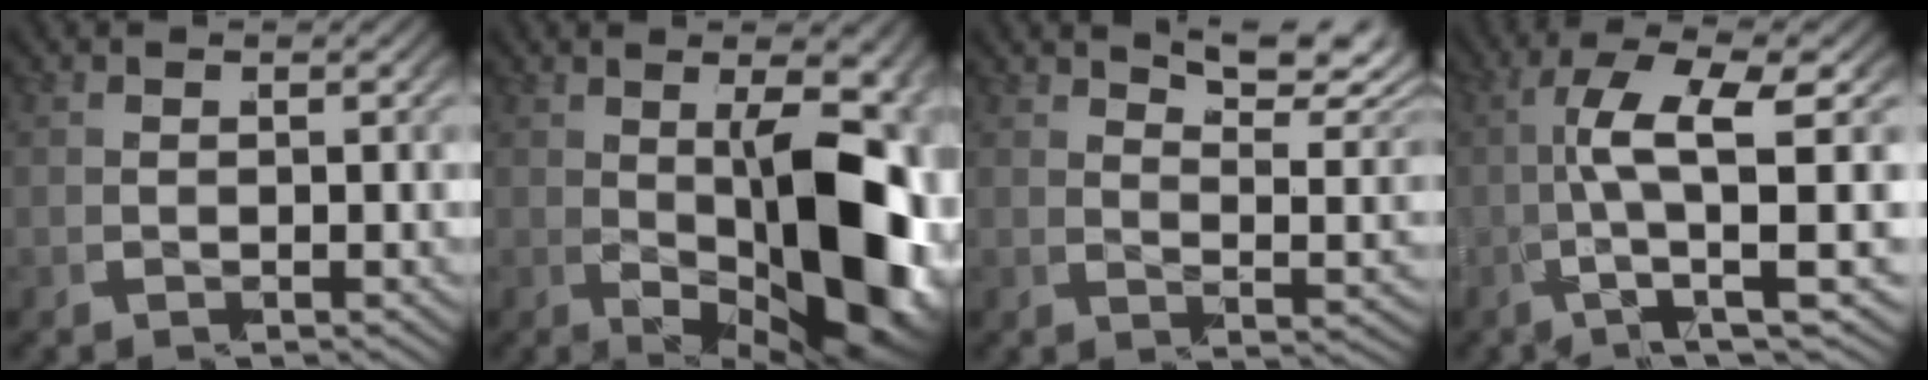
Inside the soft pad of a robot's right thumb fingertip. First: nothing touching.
{"total": 15.0, "force": [-1.9, 7.2, 13.1], "torque": [-0.199, -0.023, -0.014]}
{"total": 6.5, "force": [4.4, 2.5, 4.1], "torque": [-0.037, 0.016, 0.057]}
{"total": 8.6, "force": [-0.6, 2.5, 8.2], "torque": [-0.166, -0.002, -0.016]}